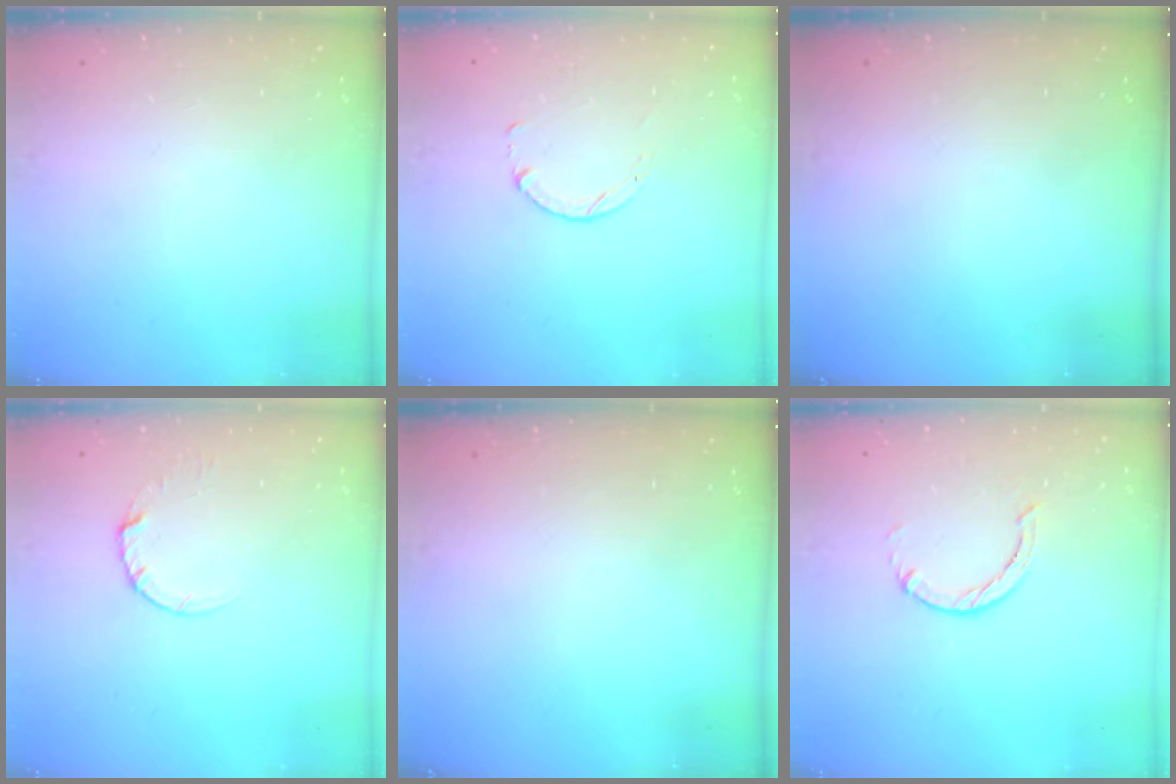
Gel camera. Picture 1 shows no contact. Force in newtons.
{"total": 1.4, "press": 1.4, "slide": 0.2}
{"total": 0.0}
{"total": 2.7, "press": 2.7, "slide": 0.2}
{"total": 0.0}
{"total": 1.0, "press": 0.9, "slide": 0.3}